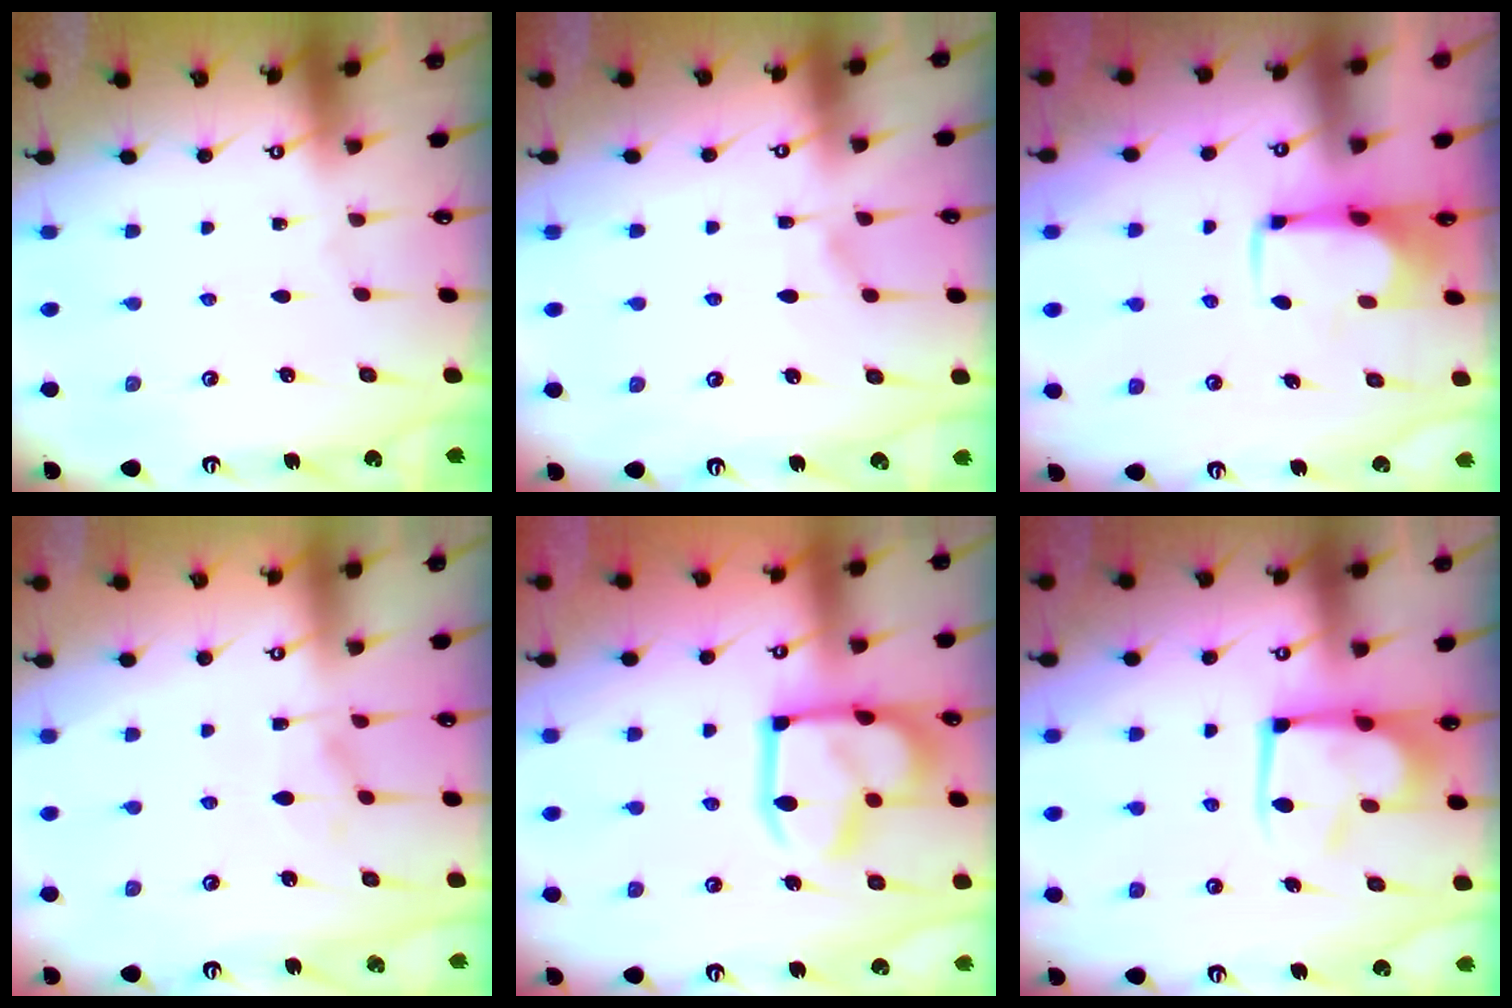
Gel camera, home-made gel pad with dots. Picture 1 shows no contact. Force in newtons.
{"total": 4.8, "press": 4.7, "slide": 0.5}
{"total": 1.2, "press": 1.1, "slide": 0.5}
{"total": 1.6, "press": 1.3, "slide": 0.9}
{"total": 11.6, "press": 11.5, "slide": 1.5}
{"total": 4.8, "press": 4.7, "slide": 0.9}